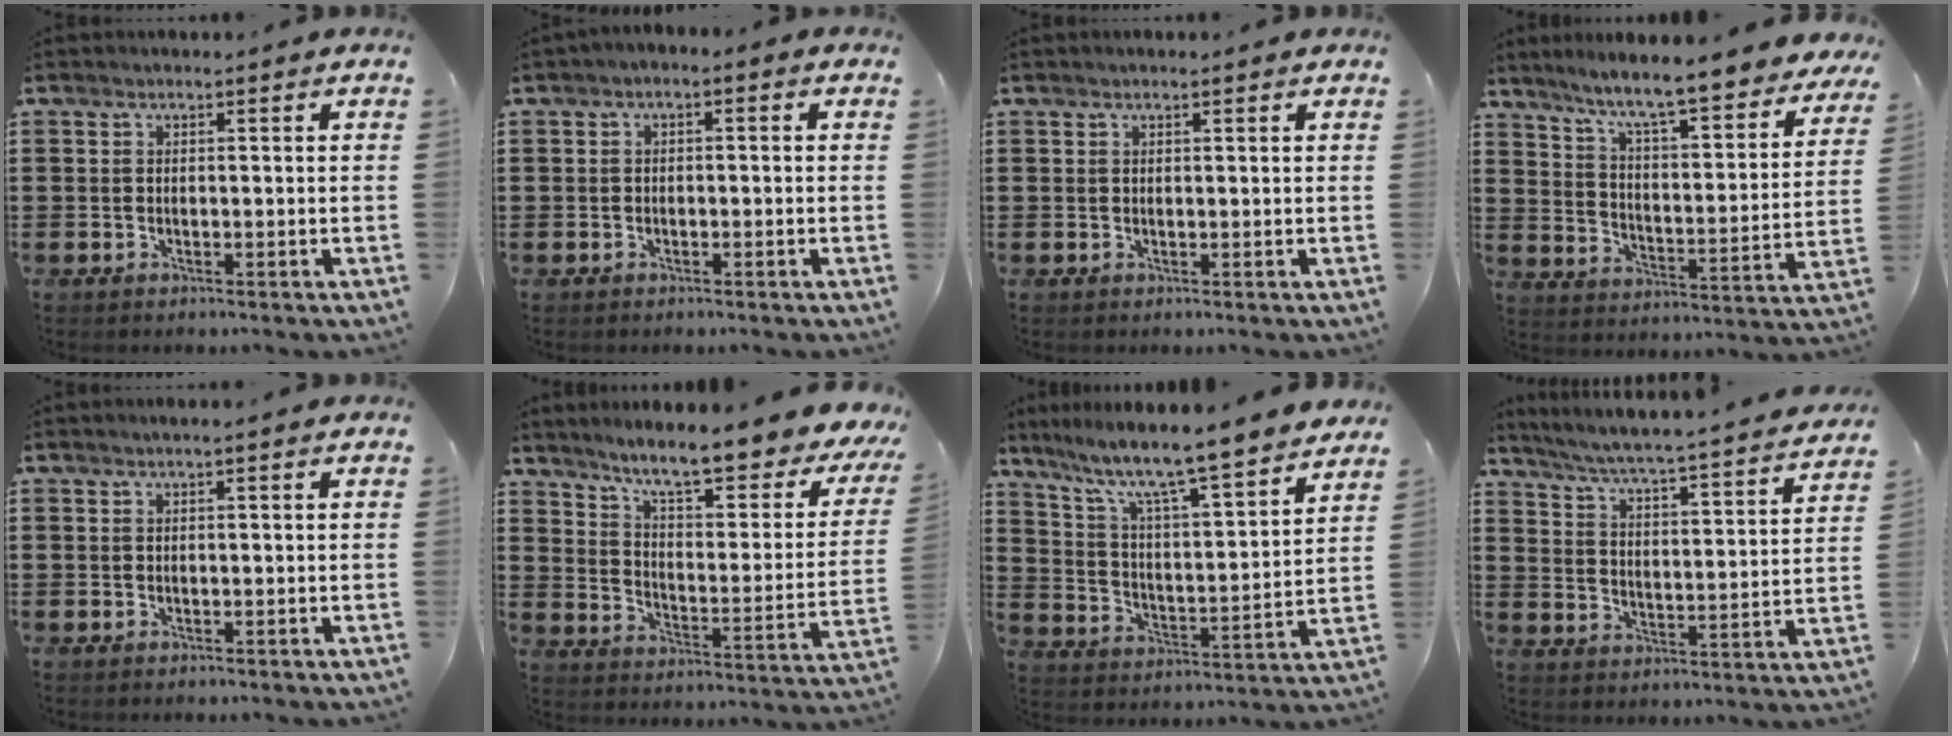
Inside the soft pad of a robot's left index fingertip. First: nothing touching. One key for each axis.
{"total": 1.2, "fx": -1.0, "fy": 0.4, "fz": 0.6, "tx": -0.012, "ty": 0.001, "tz": -0.021}
{"total": 0.6, "fx": 0.4, "fy": 0.0, "fz": 0.4, "tx": -0.008, "ty": 0.001, "tz": 0.008}
{"total": 7.8, "fx": 6.8, "fy": -0.2, "fz": 3.8, "tx": -0.102, "ty": -0.053, "tz": 0.109}
{"total": 0.6, "fx": 0.3, "fy": -0.1, "fz": 0.5, "tx": -0.007, "ty": -0.001, "tz": 0.006}
{"total": 9.0, "fx": 7.2, "fy": 0.1, "fz": 5.4, "tx": -0.117, "ty": -0.056, "tz": 0.113}
{"total": 8.3, "fx": 7.3, "fy": 0.1, "fz": 4.0, "tx": -0.108, "ty": -0.060, "tz": 0.118}
{"total": 4.4, "fx": 4.0, "fy": -0.6, "fz": 1.5, "tx": -0.053, "ty": -0.041, "tz": 0.057}